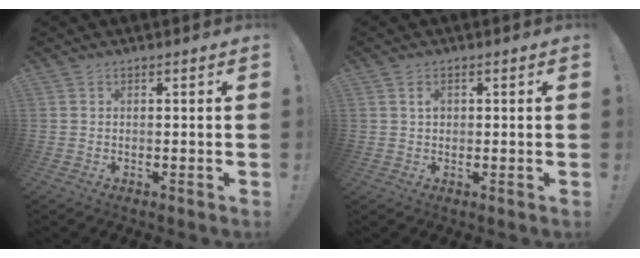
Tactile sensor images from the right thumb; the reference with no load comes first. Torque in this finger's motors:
{"motor_torque": [0.05, 0.13, -0.07, -0.11, 0.04]}